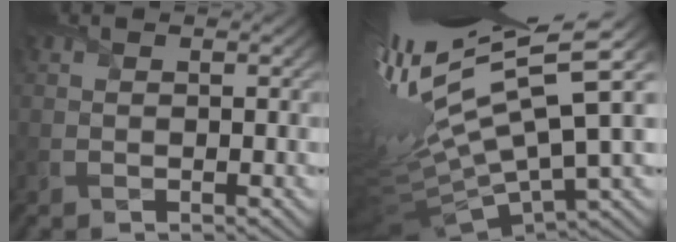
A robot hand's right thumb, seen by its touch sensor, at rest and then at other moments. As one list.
[{"total": 16.1, "force": [3.0, 3.8, 15.3], "torque": [-0.298, 0.011, 0.067]}]